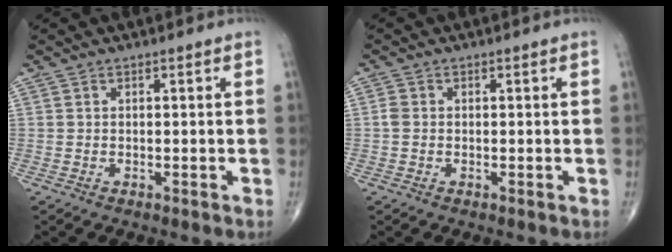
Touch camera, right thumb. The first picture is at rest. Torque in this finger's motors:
{"motor_torque": [-0.38, 0.33, 0.04, -0.04, 0.03]}